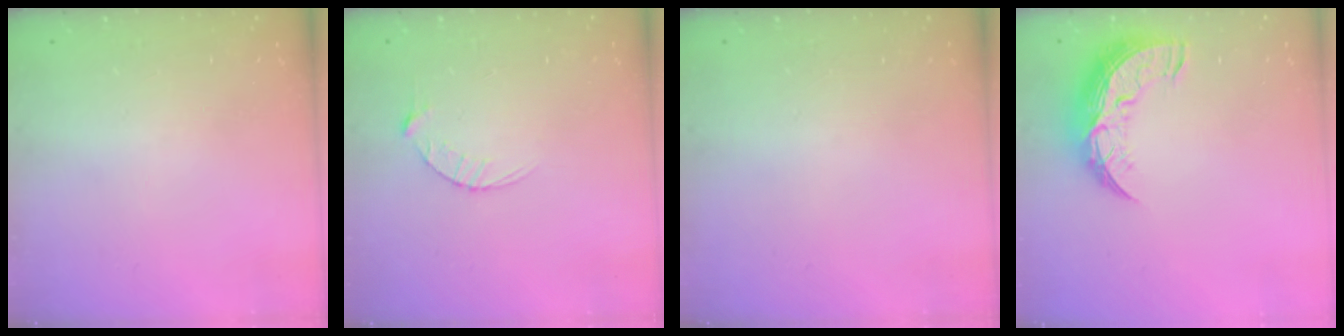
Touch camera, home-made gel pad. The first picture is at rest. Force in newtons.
{"total": 3.0, "press": 3.0, "slide": 0.4}
{"total": 0.0}
{"total": 11.5, "press": 11.4, "slide": 0.7}